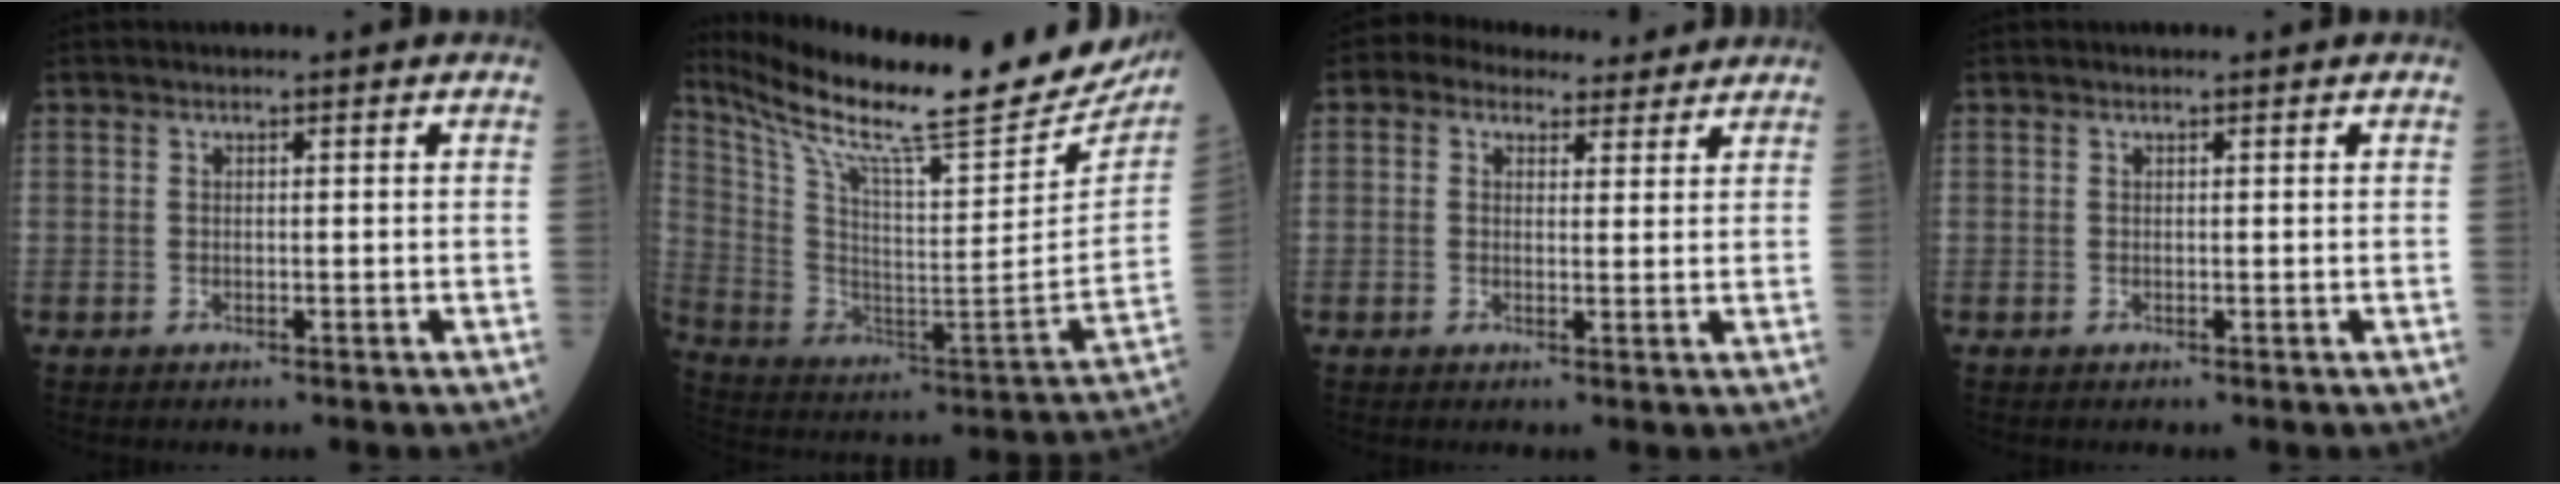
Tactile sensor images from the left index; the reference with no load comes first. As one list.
[{"total": 31.1, "force": [26.9, 2.6, 15.3], "torque": [-0.278, -0.097, 0.387]}, {"total": 3.3, "force": [2.5, 1.9, 1.0], "torque": [-0.016, 0.025, 0.038]}, {"total": 0.0}]